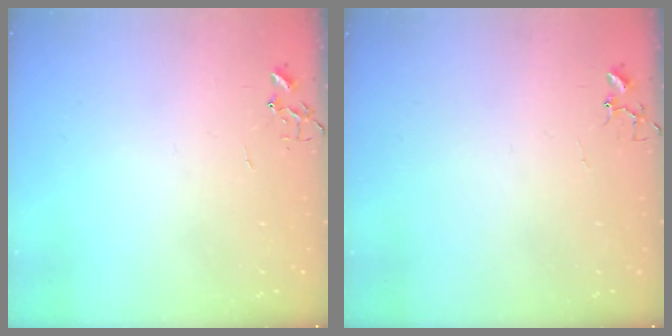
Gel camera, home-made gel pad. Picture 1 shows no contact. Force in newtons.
{"total": 3.8, "press": 3.8, "slide": 0.4}